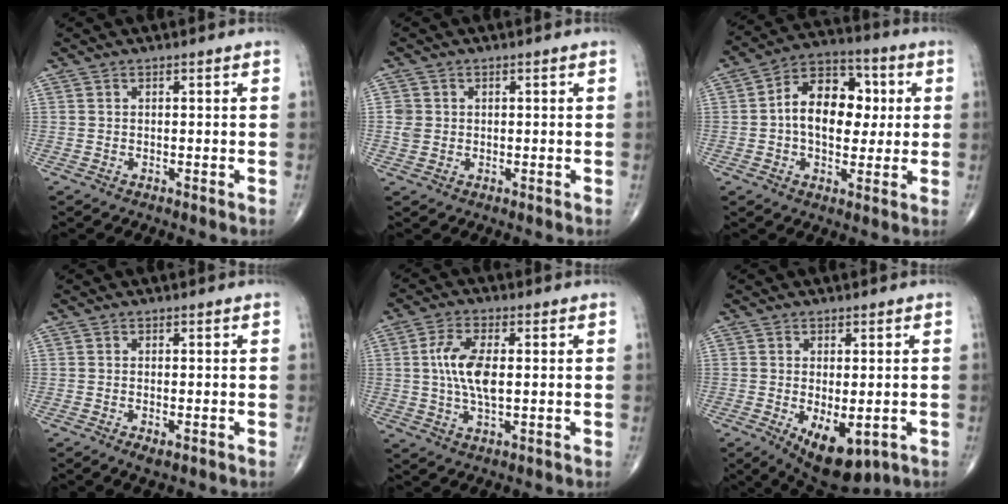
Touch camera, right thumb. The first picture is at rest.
{"total": 2.6, "force": [0.2, 2.4, 1.0], "torque": [-0.007, 0.002, 0.007]}
{"total": 14.2, "force": [1.1, 9.4, 10.5], "torque": [-0.123, 0.022, 0.006]}
{"total": 2.0, "force": [-0.8, 0.7, 1.6], "torque": [-0.030, -0.004, -0.013]}
{"total": 8.8, "force": [0.7, 3.8, 7.9], "torque": [-0.164, -0.002, 0.012]}
{"total": 10.0, "force": [-3.3, 4.7, 8.1], "torque": [-0.116, -0.012, -0.035]}